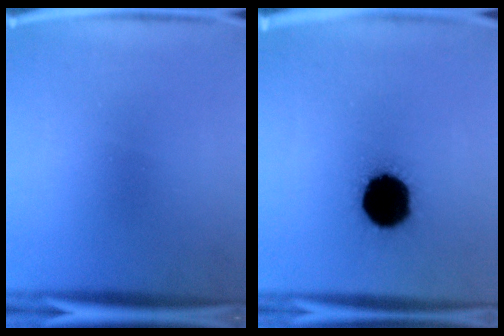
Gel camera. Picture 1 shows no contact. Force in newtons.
{"total": 19.9}